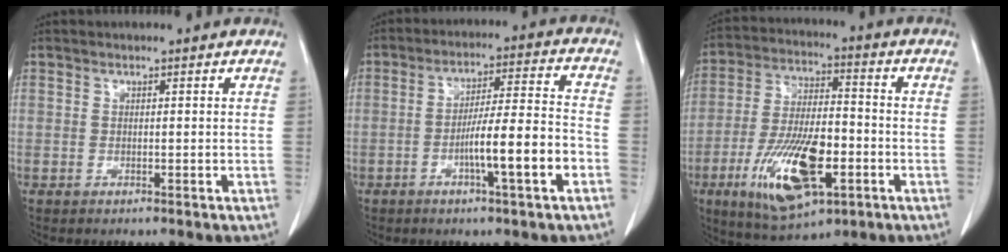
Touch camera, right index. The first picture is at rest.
{"total": 10.6, "force": [-3.9, 0.2, 9.9], "torque": [-0.163, 0.008, -0.063]}
{"total": 16.1, "force": [-5.9, 5.6, 14.0], "torque": [-0.272, -0.008, -0.093]}